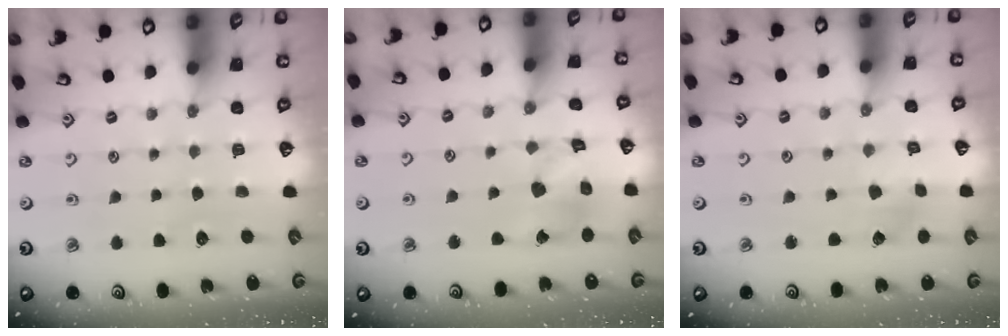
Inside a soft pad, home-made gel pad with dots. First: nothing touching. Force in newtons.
{"total": 12.3, "press": 12.2, "slide": 1.5}
{"total": 2.0, "press": 2.0, "slide": 0.1}